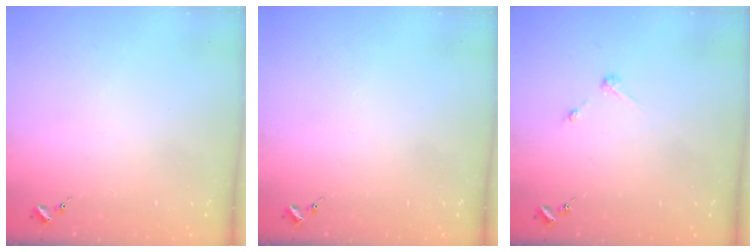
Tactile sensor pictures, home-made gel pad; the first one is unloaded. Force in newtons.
{"total": 0.0}
{"total": 2.7, "press": 2.7, "slide": 0.3}